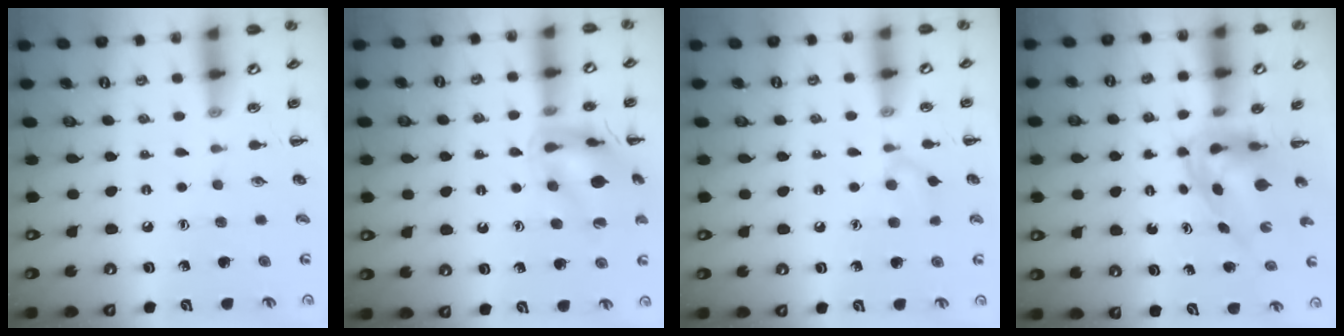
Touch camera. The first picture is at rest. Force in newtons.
{"total": 14.4, "press": 14.3, "slide": 1.0}
{"total": 6.7, "press": 6.3, "slide": 2.1}
{"total": 3.8, "press": 3.7, "slide": 0.9}